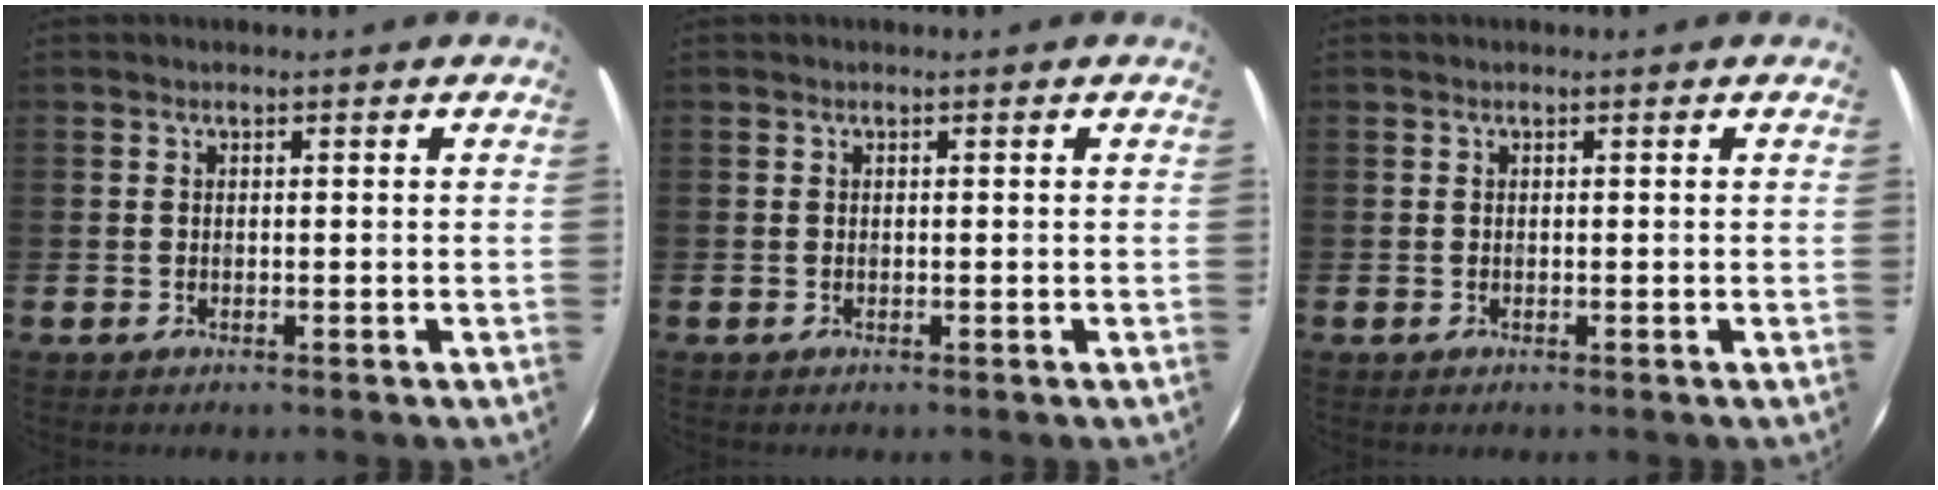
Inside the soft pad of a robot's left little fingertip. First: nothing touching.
{"total": 0.0}
{"total": 0.0}